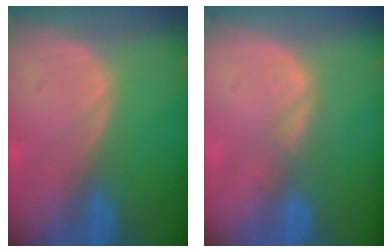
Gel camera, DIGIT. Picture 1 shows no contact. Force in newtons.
{"total": 2.7, "press": 2.1, "slide": 1.7}